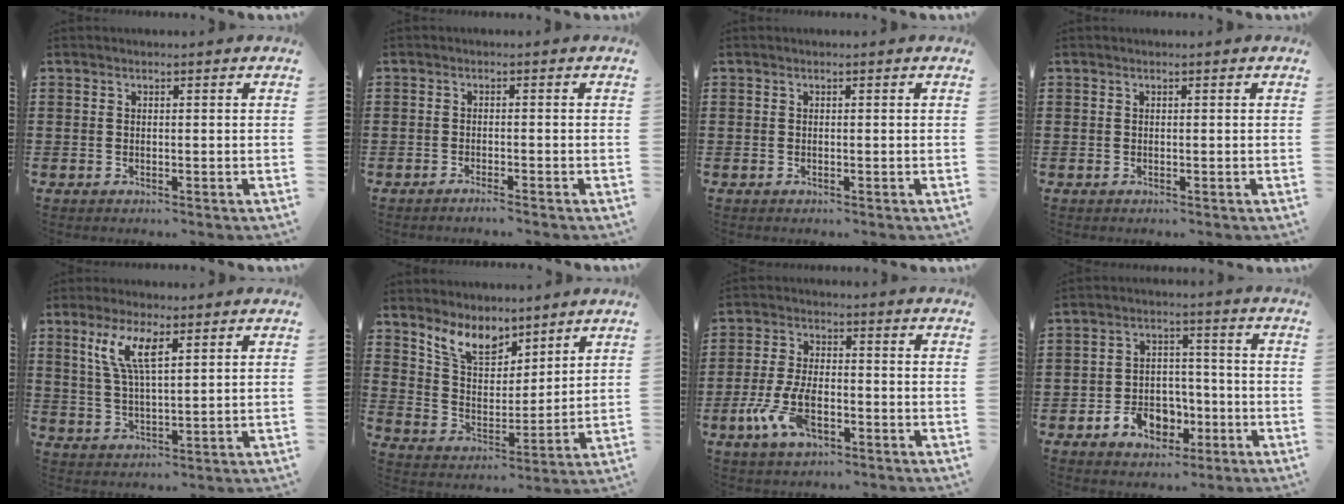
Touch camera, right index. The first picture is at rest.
{"total": 1.2, "force": [-1.1, -0.2, 0.4], "torque": [-0.007, -0.002, -0.021]}
{"total": 0.0}
{"total": 0.0}
{"total": 6.9, "force": [3.3, 1.9, 5.8], "torque": [-0.123, 0.007, 0.057]}
{"total": 8.3, "force": [6.6, 3.6, 3.5], "torque": [-0.087, -0.023, 0.124]}
{"total": 8.3, "force": [-3.3, 4.0, 6.5], "torque": [-0.154, -0.006, -0.065]}
{"total": 6.7, "force": [-3.1, 4.9, 3.2], "torque": [-0.054, 0.016, -0.055]}